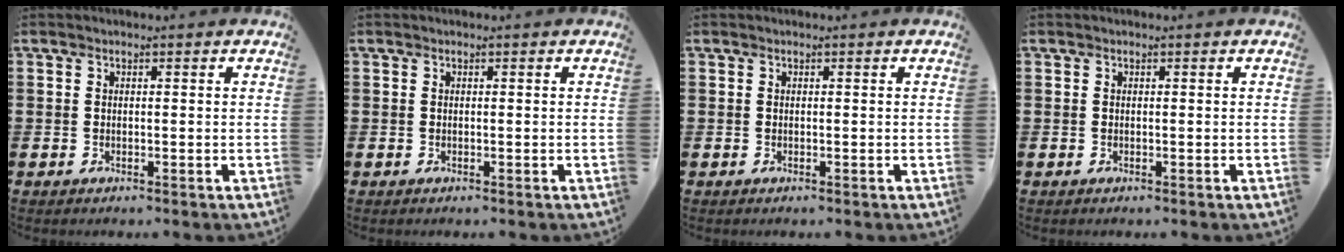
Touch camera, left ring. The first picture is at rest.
{"total": 0.0}
{"total": 0.0}
{"total": 0.0}